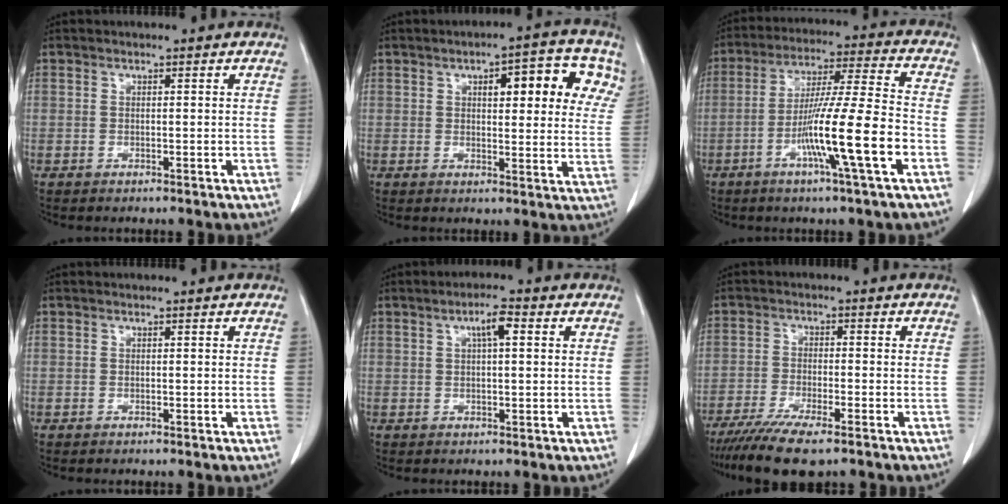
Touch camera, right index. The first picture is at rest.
{"total": 12.1, "force": [5.3, 3.8, 10.2], "torque": [-0.120, 0.020, 0.059]}
{"total": 14.2, "force": [-5.1, -1.0, 13.2], "torque": [-0.238, -0.010, -0.095]}
{"total": 0.0}
{"total": 3.5, "force": [1.2, 0.6, 3.2], "torque": [-0.057, 0.009, 0.019]}
{"total": 9.7, "force": [-7.4, 1.8, 5.9], "torque": [-0.096, -0.020, -0.119]}